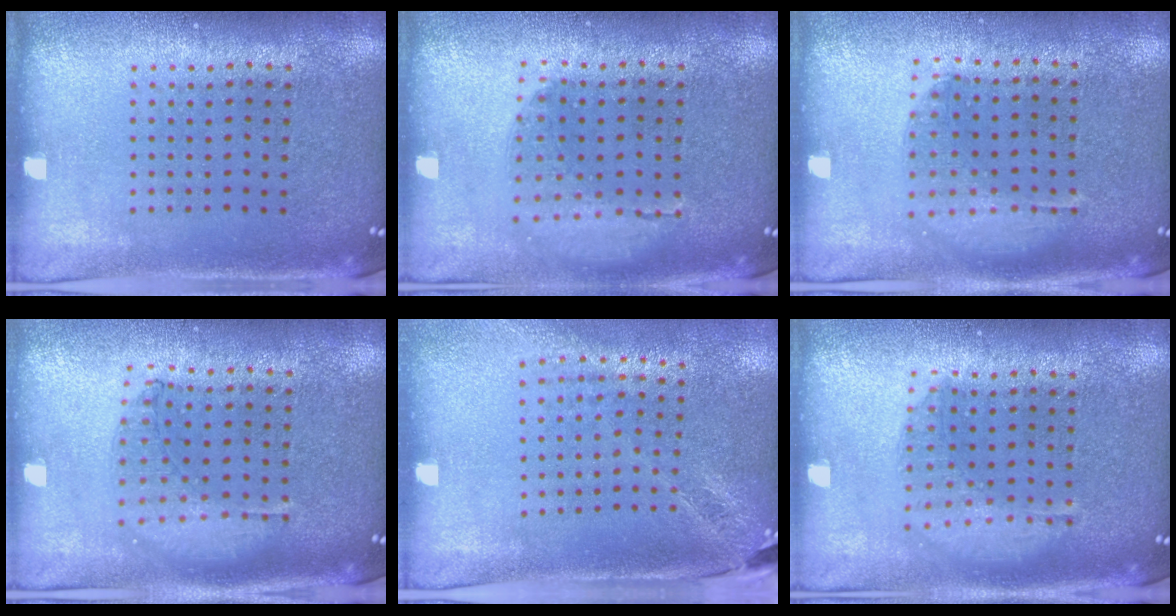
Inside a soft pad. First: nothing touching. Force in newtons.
{"total": 1.2, "press": 1.2, "slide": 0.3}
{"total": 1.4, "press": 1.4, "slide": 0.4}
{"total": 0.9, "press": 0.9, "slide": 0.3}
{"total": 1.8, "press": 1.5, "slide": 1.1}
{"total": 1.4, "press": 1.3, "slide": 0.6}